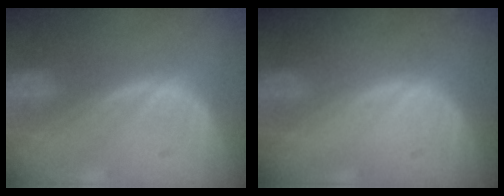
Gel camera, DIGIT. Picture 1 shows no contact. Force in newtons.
{"total": 0.0}